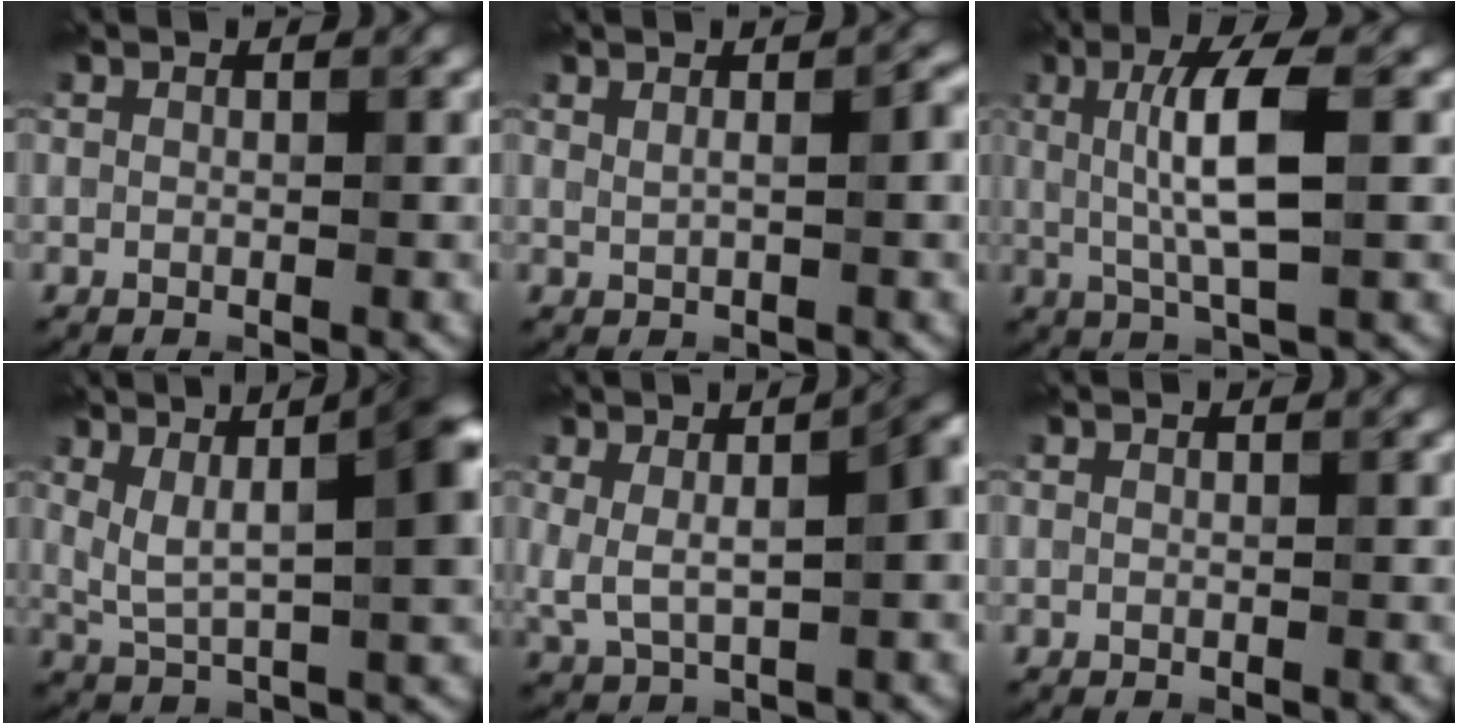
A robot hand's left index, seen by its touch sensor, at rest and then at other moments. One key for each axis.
{"total": 1.6, "fx": 0.6, "fy": 0.5, "fz": 1.4, "tx": -0.019, "ty": 0.001, "tz": 0.010}
{"total": 5.6, "fx": 0.6, "fy": 1.1, "fz": 5.5, "tx": -0.103, "ty": 0.007, "tz": 0.012}
{"total": 9.1, "fx": 3.0, "fy": 3.3, "fz": 8.0, "tx": -0.126, "ty": 0.009, "tz": 0.058}
{"total": 6.6, "fx": 0.9, "fy": 2.6, "fz": 6.0, "tx": -0.109, "ty": 0.001, "tz": 0.016}
{"total": 0.0}